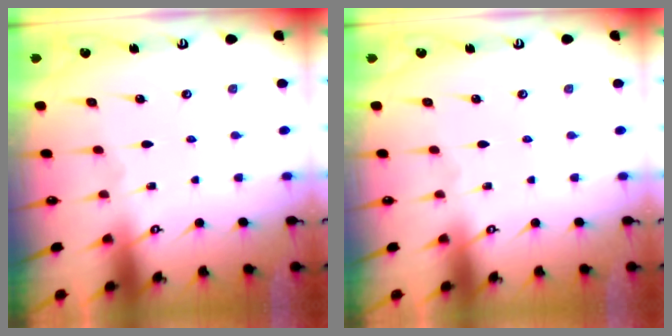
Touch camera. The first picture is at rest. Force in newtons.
{"total": 0.0}